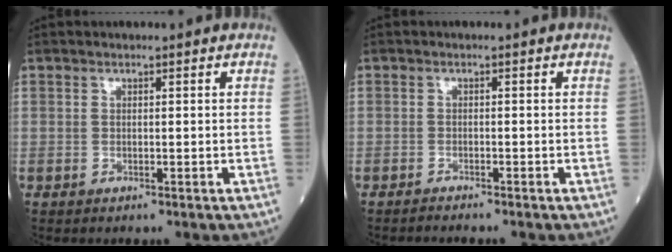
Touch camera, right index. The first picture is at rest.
{"total": 0.8, "force": [-0.7, -0.4, 0.0], "torque": [-0.004, -0.003, -0.015]}